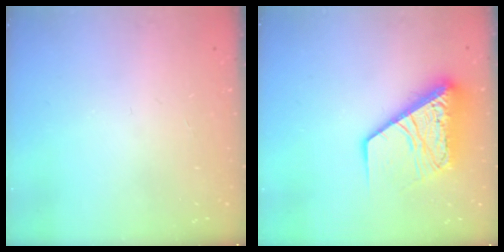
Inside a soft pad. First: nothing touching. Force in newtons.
{"total": 16.9, "press": 16.8, "slide": 2.1}